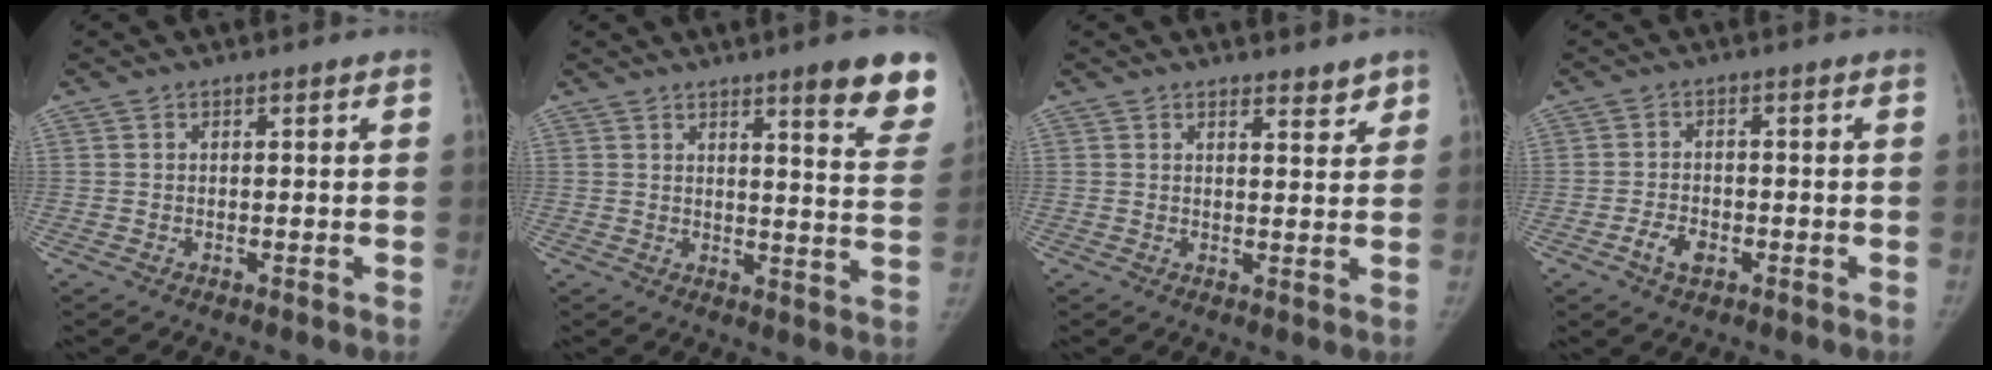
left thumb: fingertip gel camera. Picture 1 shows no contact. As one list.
[{"total": 12.7, "force": [8.9, 2.0, 8.9], "torque": [-0.078, -0.053, 0.101]}, {"total": 3.2, "force": [2.7, 1.1, 1.3], "torque": [-0.003, -0.020, 0.039]}, {"total": 3.8, "force": [-1.7, 2.4, 2.4], "torque": [-0.041, 0.011, -0.029]}]